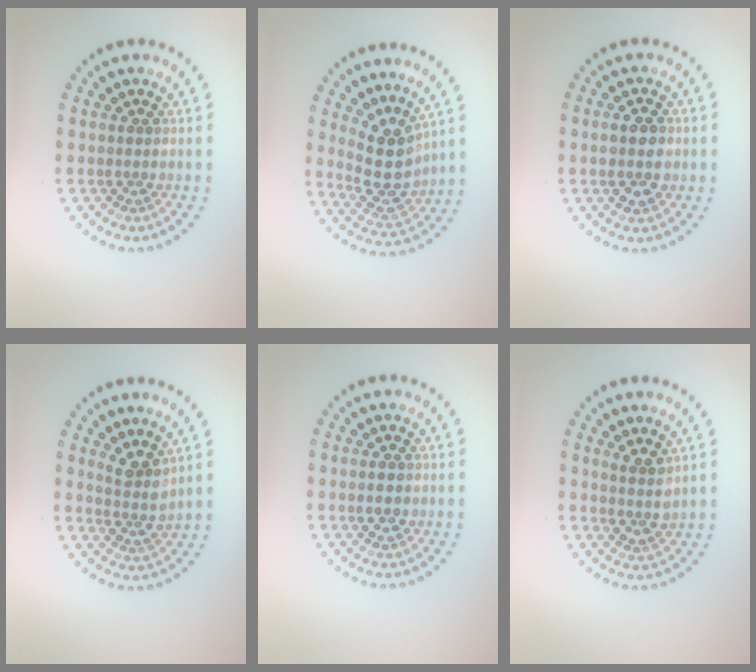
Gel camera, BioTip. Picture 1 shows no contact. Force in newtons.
{"total": 4.0, "press": 3.6, "slide": 1.9}
{"total": 3.6, "press": 3.6, "slide": 0.1}
{"total": 2.7, "press": 2.0, "slide": 1.8}
{"total": 1.8, "press": 1.8, "slide": 0.1}
{"total": 2.2, "press": 1.7, "slide": 1.3}